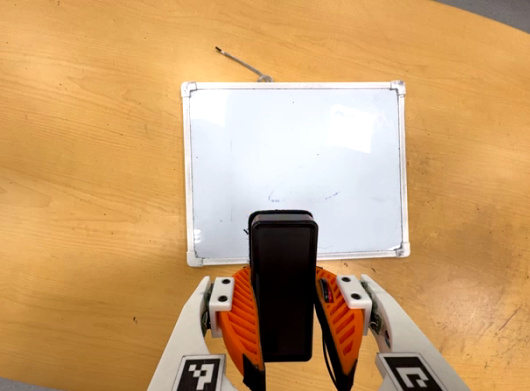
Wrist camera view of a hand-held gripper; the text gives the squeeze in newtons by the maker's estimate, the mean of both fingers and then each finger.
{"total": 7.8, "left": 7.0, "right": 8.7}